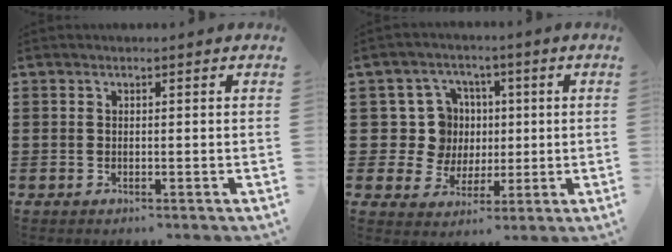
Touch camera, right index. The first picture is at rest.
{"total": 8.7, "force": [1.4, 8.1, 2.9], "torque": [-0.069, 0.010, 0.029]}